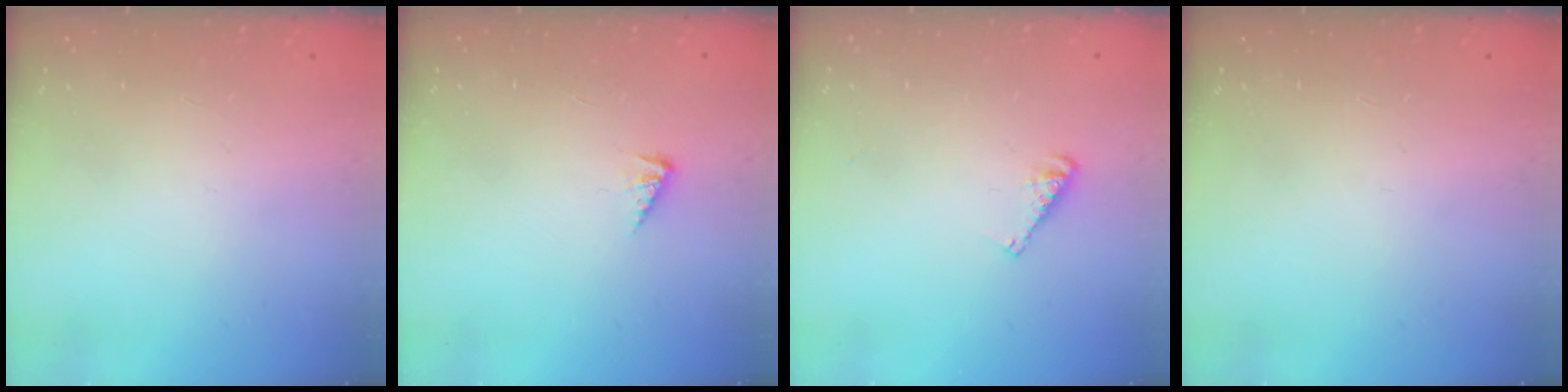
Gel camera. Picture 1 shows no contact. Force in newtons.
{"total": 2.7, "press": 2.7, "slide": 0.5}
{"total": 4.3, "press": 4.3, "slide": 0.6}
{"total": 0.0}